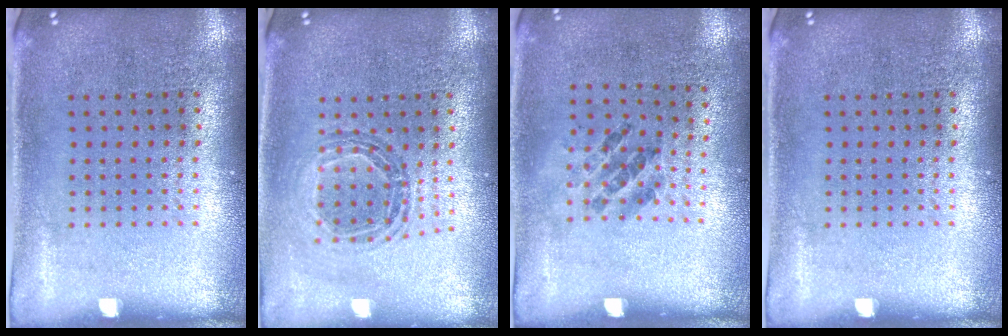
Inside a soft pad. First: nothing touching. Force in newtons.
{"total": 0.9, "press": 0.9, "slide": 0.2}
{"total": 1.2, "press": 0.7, "slide": 0.9}
{"total": 0.0}